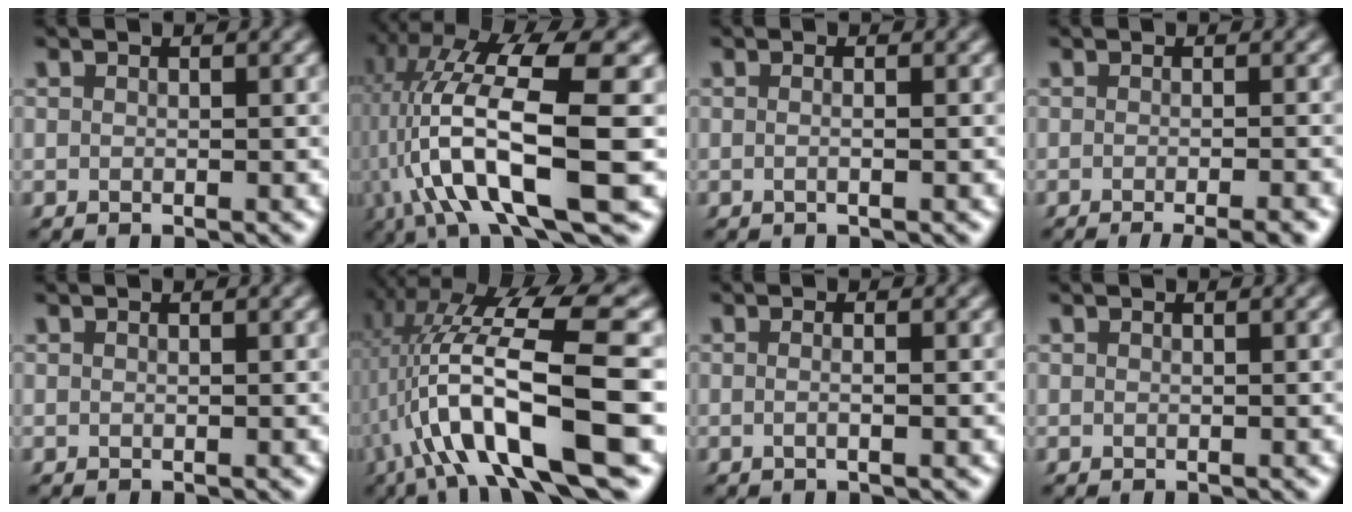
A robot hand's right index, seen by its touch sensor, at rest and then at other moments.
{"total": 12.1, "force": [-0.5, 5.6, 10.7], "torque": [-0.189, -0.012, 0.000]}
{"total": 0.9, "force": [-0.4, 0.0, 0.8], "torque": [-0.016, 0.008, -0.014]}
{"total": 4.8, "force": [-3.8, 1.0, 2.7], "torque": [-0.021, 0.001, -0.059]}
{"total": 0.0}
{"total": 14.0, "force": [-1.1, 6.1, 12.5], "torque": [-0.215, -0.003, -0.013]}
{"total": 1.2, "force": [-0.7, -0.1, 1.0], "torque": [-0.021, 0.006, -0.017]}
{"total": 0.0}